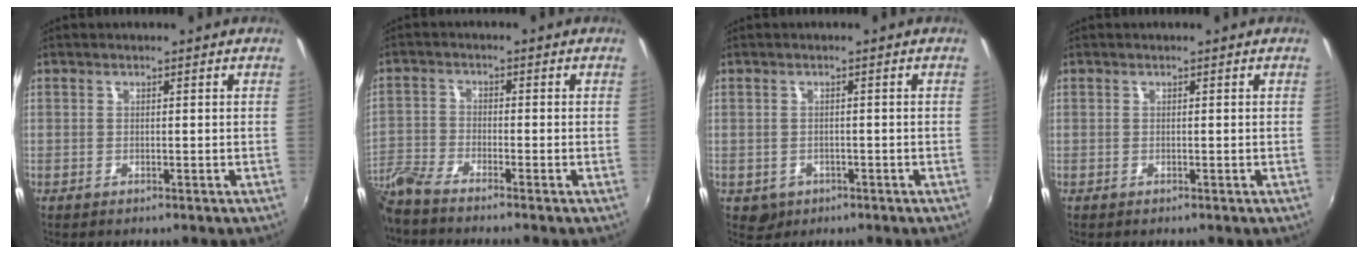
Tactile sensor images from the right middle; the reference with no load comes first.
{"total": 6.3, "force": [-5.8, -0.1, 2.6], "torque": [-0.069, -0.016, -0.125]}
{"total": 3.1, "force": [-1.0, 2.7, 0.9], "torque": [-0.024, -0.003, -0.009]}
{"total": 0.0}